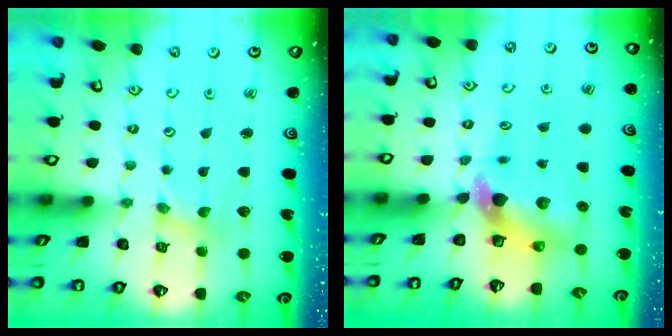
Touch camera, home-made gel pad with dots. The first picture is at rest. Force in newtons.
{"total": 7.6, "press": 7.5, "slide": 1.2}